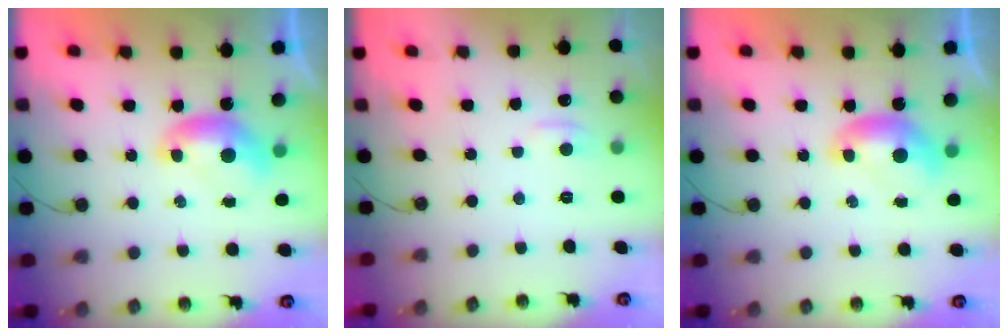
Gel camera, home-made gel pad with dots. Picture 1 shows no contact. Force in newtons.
{"total": 1.7, "press": 1.6, "slide": 0.5}
{"total": 0.0}